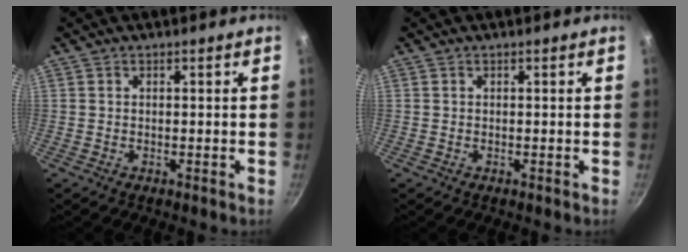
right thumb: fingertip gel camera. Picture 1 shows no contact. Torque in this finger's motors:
{"motor_torque": [-0.10, 0.10, 0.03, -0.03, 0.00]}